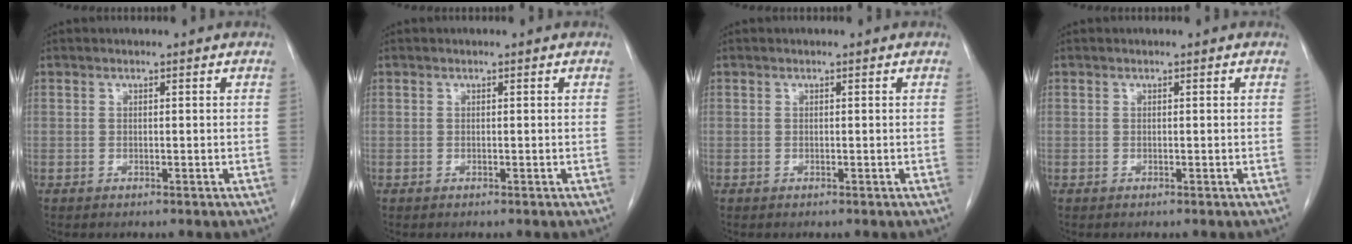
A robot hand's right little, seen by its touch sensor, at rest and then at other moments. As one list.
[{"total": 0.0}, {"total": 0.0}, {"total": 0.0}]